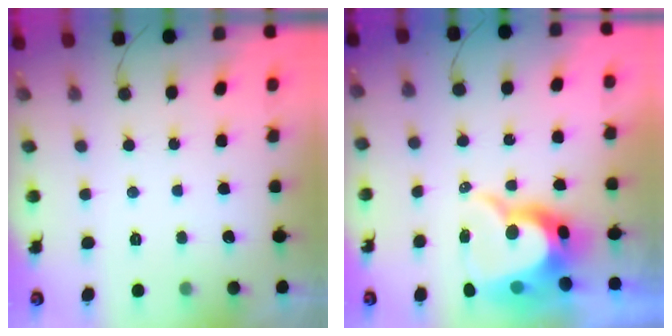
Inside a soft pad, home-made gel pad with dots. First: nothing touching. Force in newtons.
{"total": 12.3, "press": 12.2, "slide": 0.9}